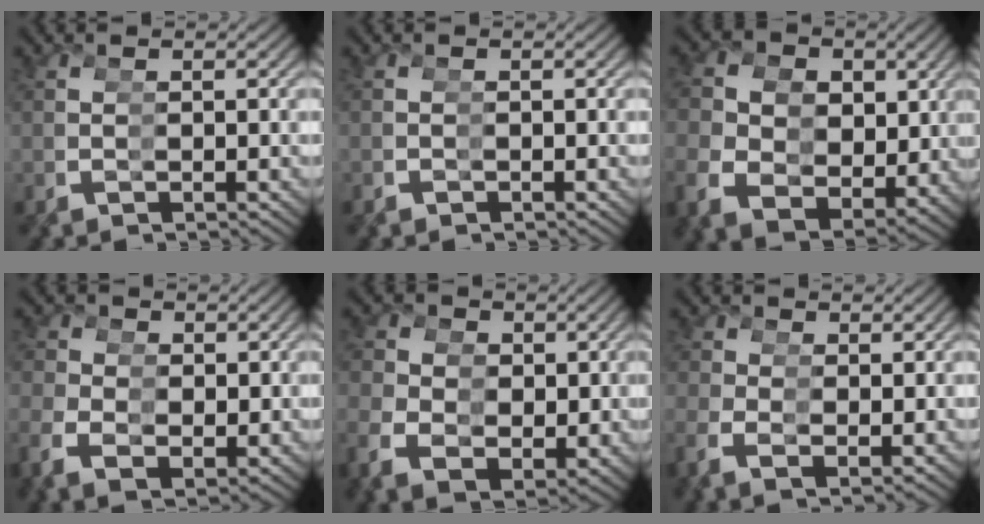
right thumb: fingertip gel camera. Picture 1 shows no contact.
{"total": 1.1, "force": [-0.7, 0.8, -0.4], "torque": [0.003, -0.008, -0.011]}
{"total": 10.0, "force": [0.8, 8.4, 5.5], "torque": [-0.100, -0.018, 0.026]}
{"total": 2.5, "force": [0.5, 2.4, 0.7], "torque": [-0.003, 0.000, 0.013]}
{"total": 5.7, "force": [0.5, 4.9, 2.7], "torque": [-0.048, -0.014, 0.021]}
{"total": 1.0, "force": [0.8, 0.6, -0.2], "torque": [0.018, 0.013, 0.009]}